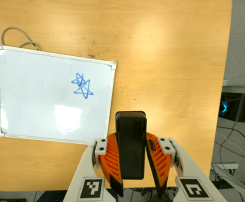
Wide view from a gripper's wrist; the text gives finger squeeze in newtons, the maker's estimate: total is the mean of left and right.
{"total": 9.8, "left": 8.1, "right": 11.5}